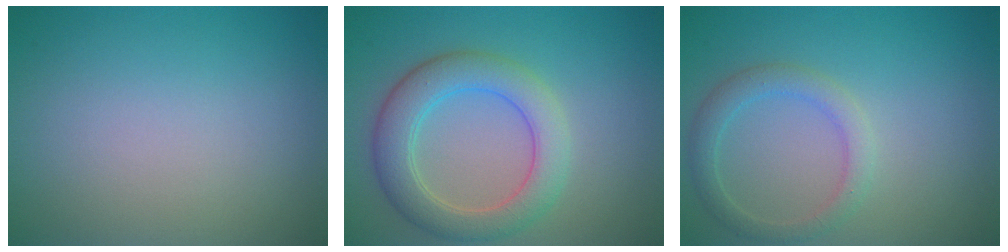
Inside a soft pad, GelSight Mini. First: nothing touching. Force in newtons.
{"total": 5.2, "press": 5.2, "slide": 0.1}
{"total": 2.5, "press": 2.5, "slide": 0.1}